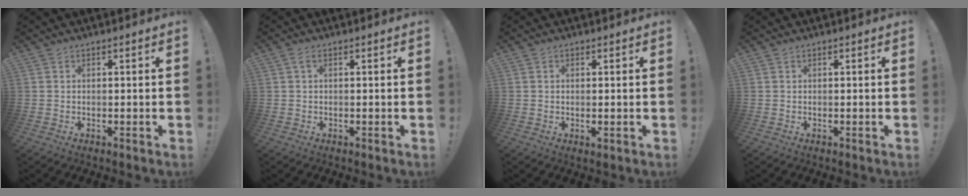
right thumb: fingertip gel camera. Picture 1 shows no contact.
{"total": 1.2, "force": [0.2, 0.3, 1.2], "torque": [-0.024, 0.003, 0.003]}
{"total": 1.5, "force": [0.2, 0.4, 1.5], "torque": [-0.017, -0.004, 0.004]}
{"total": 0.0}